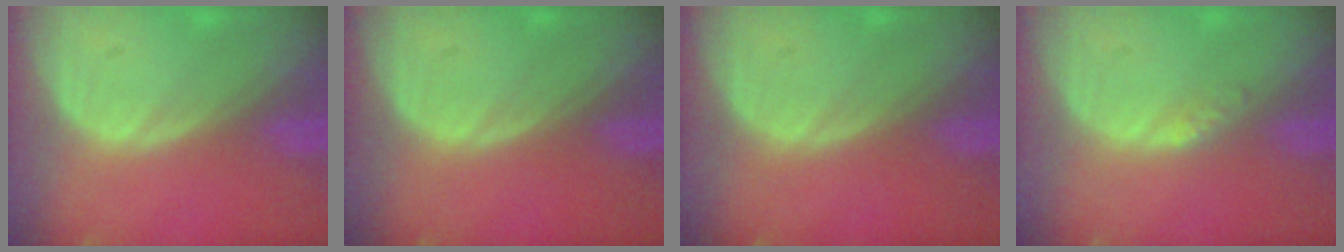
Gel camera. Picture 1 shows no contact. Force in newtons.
{"total": 0.0}
{"total": 0.0}
{"total": 1.1, "press": 1.1, "slide": 0.1}